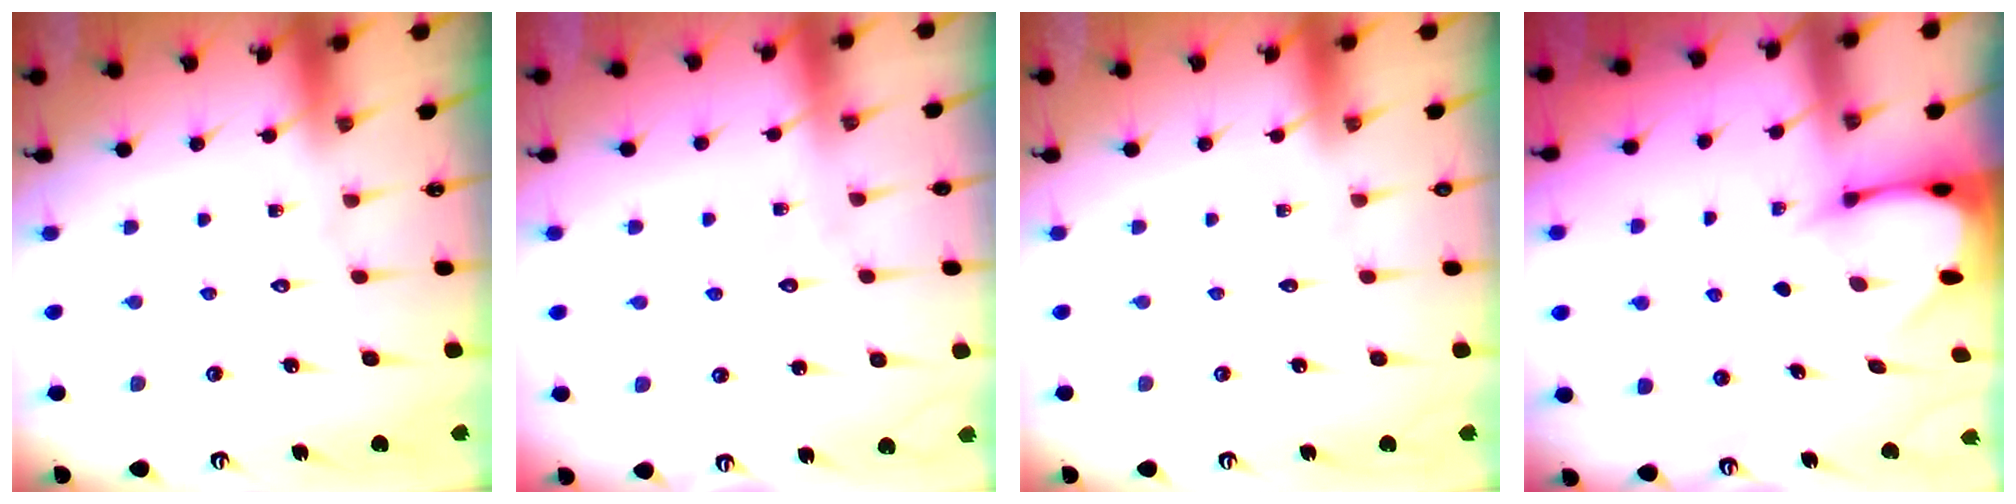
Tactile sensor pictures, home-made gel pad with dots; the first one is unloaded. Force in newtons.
{"total": 3.9, "press": 3.8, "slide": 0.2}
{"total": 0.0}
{"total": 2.5, "press": 2.5, "slide": 0.5}